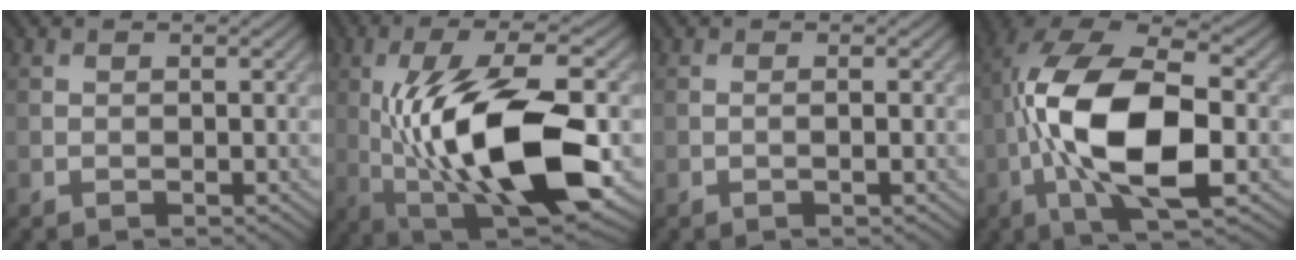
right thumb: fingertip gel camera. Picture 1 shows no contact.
{"total": 13.1, "force": [-2.1, 4.3, 12.1], "torque": [-0.218, 0.014, -0.042]}
{"total": 0.8, "force": [-0.5, -0.7, -0.1], "torque": [0.002, 0.000, -0.009]}
{"total": 13.8, "force": [-1.9, 6.3, 12.1], "torque": [-0.227, 0.019, -0.044]}